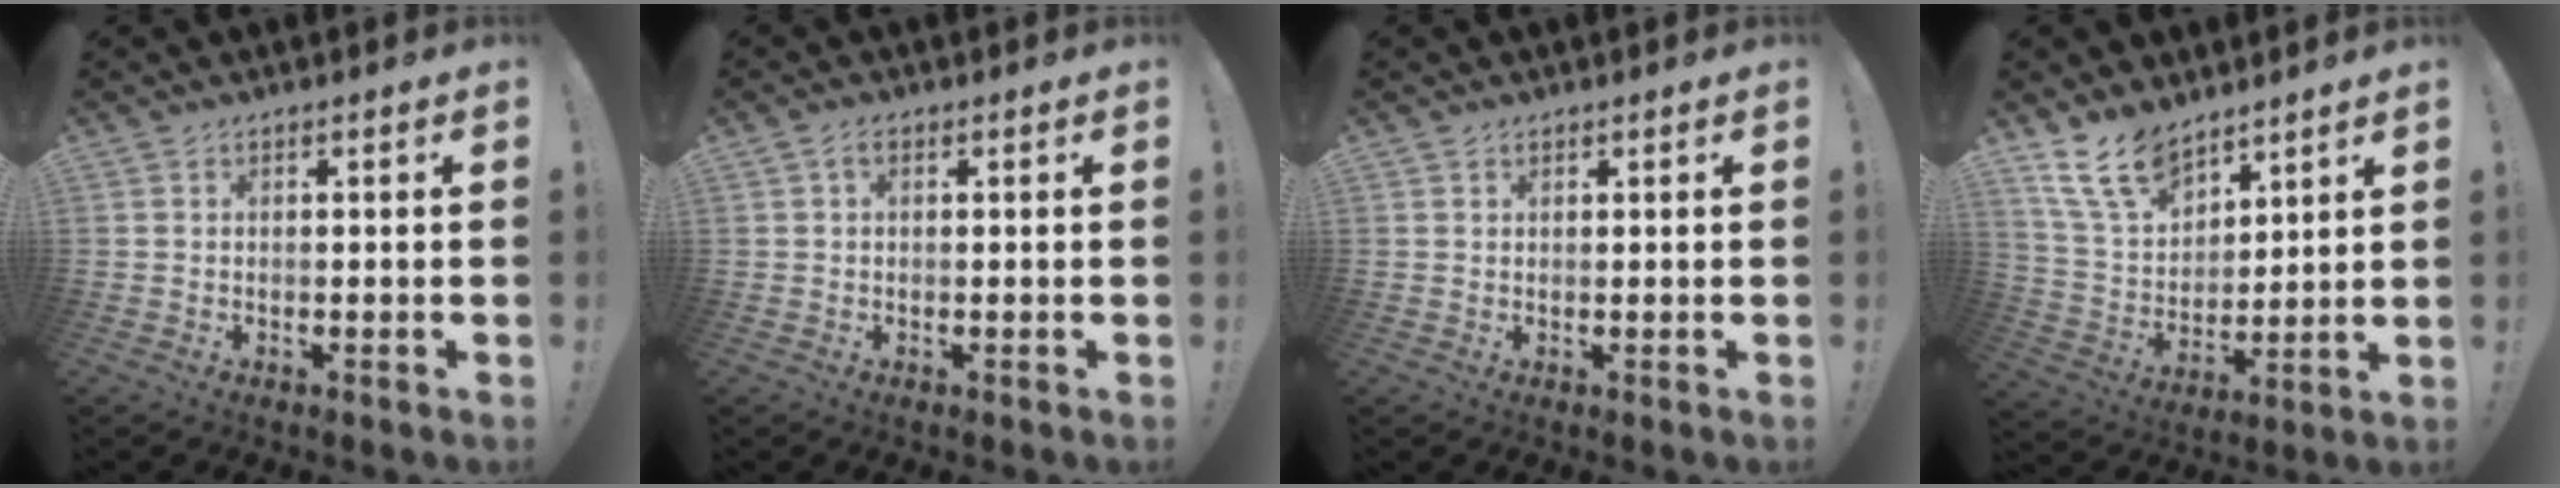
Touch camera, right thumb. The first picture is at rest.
{"total": 1.9, "force": [0.6, 1.2, 1.3], "torque": [-0.024, 0.005, 0.010]}
{"total": 0.9, "force": [0.7, 0.6, 0.2], "torque": [-0.004, 0.000, 0.014]}
{"total": 13.9, "force": [10.5, 6.9, 6.0], "torque": [-0.133, -0.061, 0.204]}